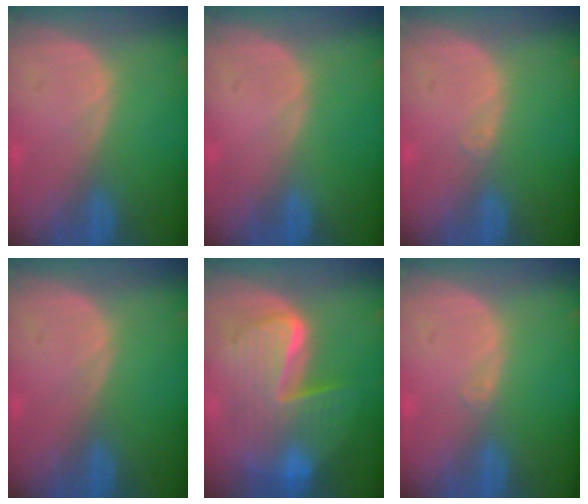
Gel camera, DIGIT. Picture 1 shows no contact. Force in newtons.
{"total": 0.0}
{"total": 0.6, "press": 0.5, "slide": 0.4}
{"total": 0.0}
{"total": 10.4, "press": 10.4, "slide": 1.0}
{"total": 0.6, "press": 0.5, "slide": 0.4}